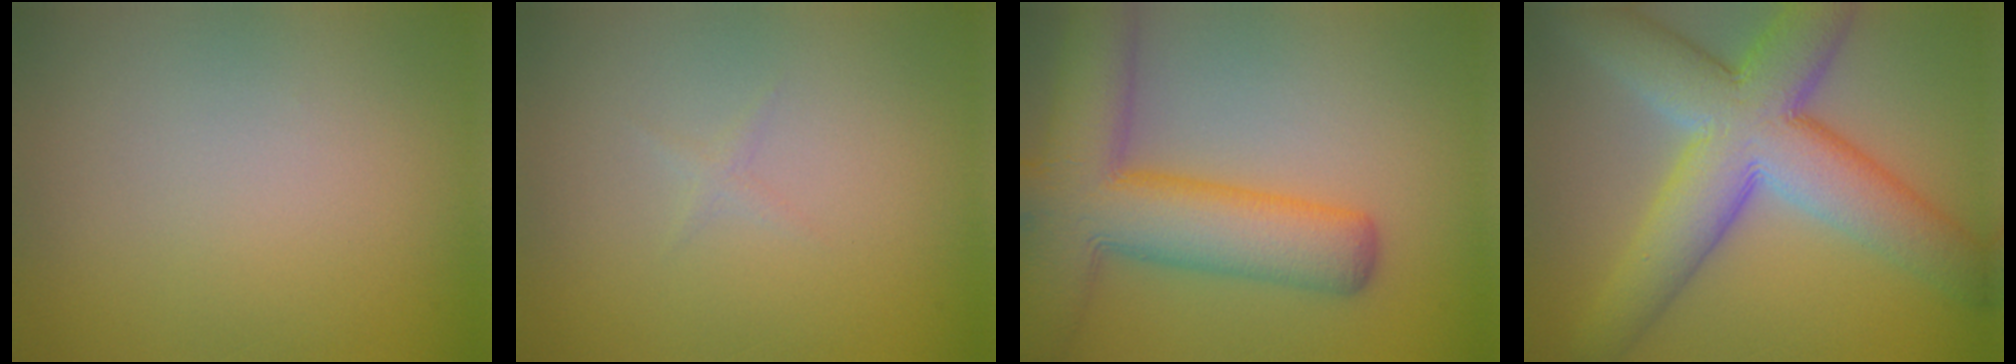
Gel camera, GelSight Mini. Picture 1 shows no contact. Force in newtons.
{"total": 0.6, "press": 0.6, "slide": 0.0}
{"total": 11.0, "press": 11.0, "slide": 0.4}
{"total": 11.5, "press": 11.5, "slide": 0.5}